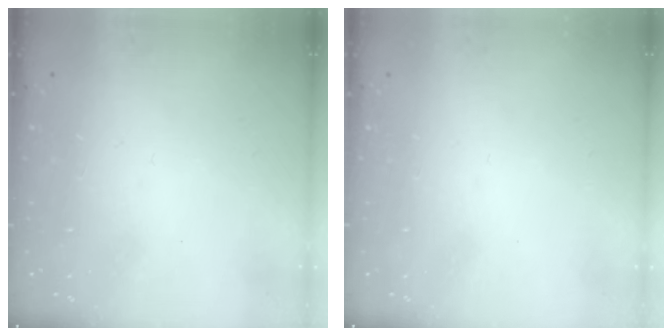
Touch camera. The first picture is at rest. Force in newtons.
{"total": 0.0}